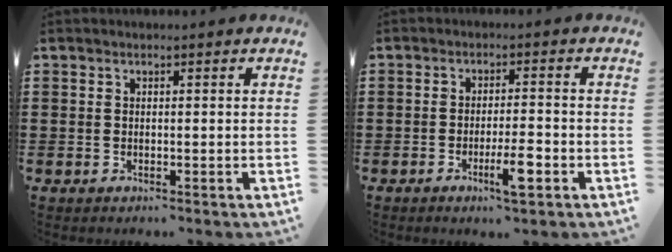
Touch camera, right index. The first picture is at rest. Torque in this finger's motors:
{"motor_torque": [0.96, -0.12, 0.21, 0.07]}